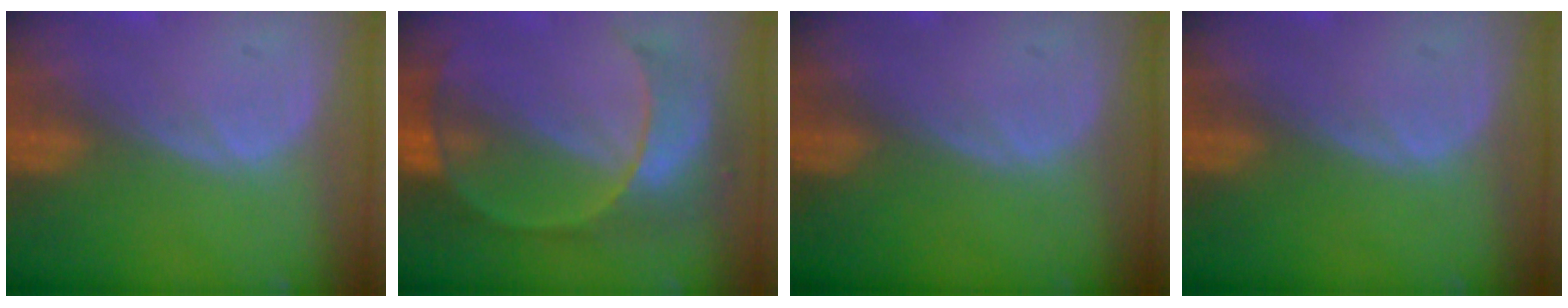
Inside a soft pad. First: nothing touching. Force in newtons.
{"total": 7.7, "press": 7.7, "slide": 0.7}
{"total": 0.0}
{"total": 0.0}